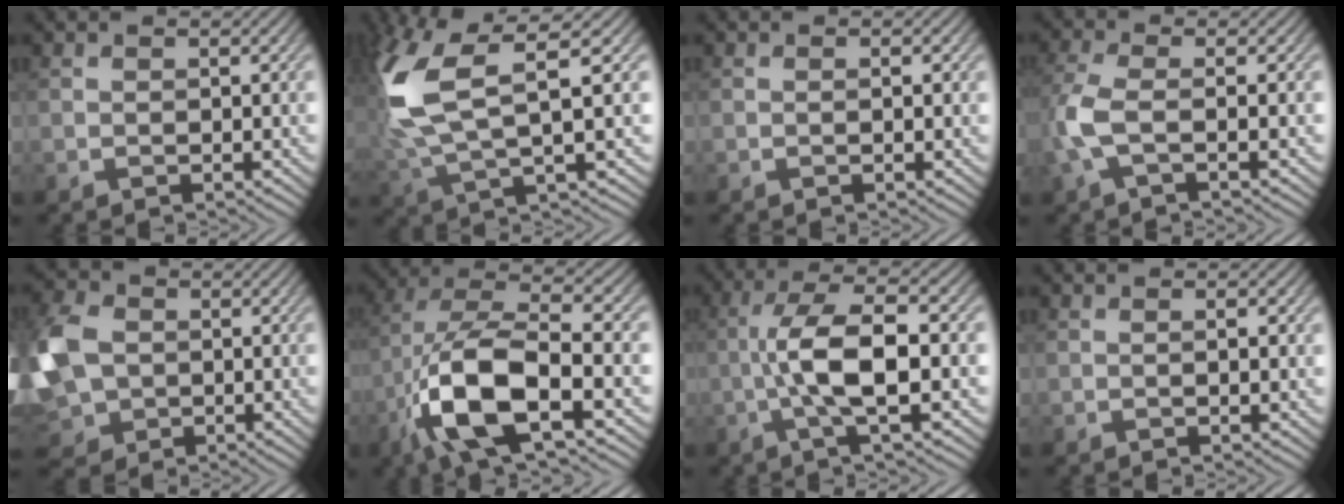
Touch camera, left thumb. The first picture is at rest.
{"total": 10.5, "force": [2.4, 3.6, 9.5], "torque": [-0.226, 0.005, 0.045]}
{"total": 0.7, "force": [0.0, 0.1, 0.7], "torque": [-0.010, -0.001, 0.000]}
{"total": 4.9, "force": [-1.1, 1.6, 4.5], "torque": [-0.115, -0.001, -0.031]}
{"total": 11.3, "force": [-0.2, 8.6, 7.4], "torque": [-0.219, -0.014, -0.008]}
{"total": 14.2, "force": [-5.6, 5.7, 11.8], "torque": [-0.245, -0.010, -0.107]}
{"total": 8.6, "force": [-1.2, 2.2, 8.2], "torque": [-0.150, 0.016, -0.032]}
{"total": 1.0, "force": [0.1, 0.1, 1.0], "torque": [-0.016, 0.000, 0.000]}